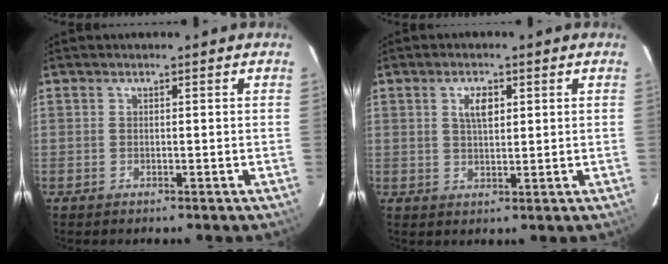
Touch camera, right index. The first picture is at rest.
{"total": 3.6, "force": [1.2, 1.6, 3.0], "torque": [-0.055, 0.005, 0.022]}